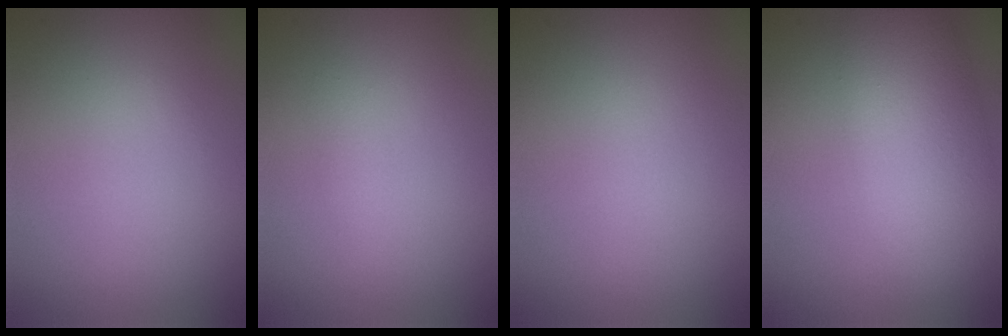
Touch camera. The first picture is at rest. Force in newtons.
{"total": 0.6, "press": 0.6, "slide": 0.0}
{"total": 0.0}
{"total": 6.3, "press": 6.3, "slide": 0.5}